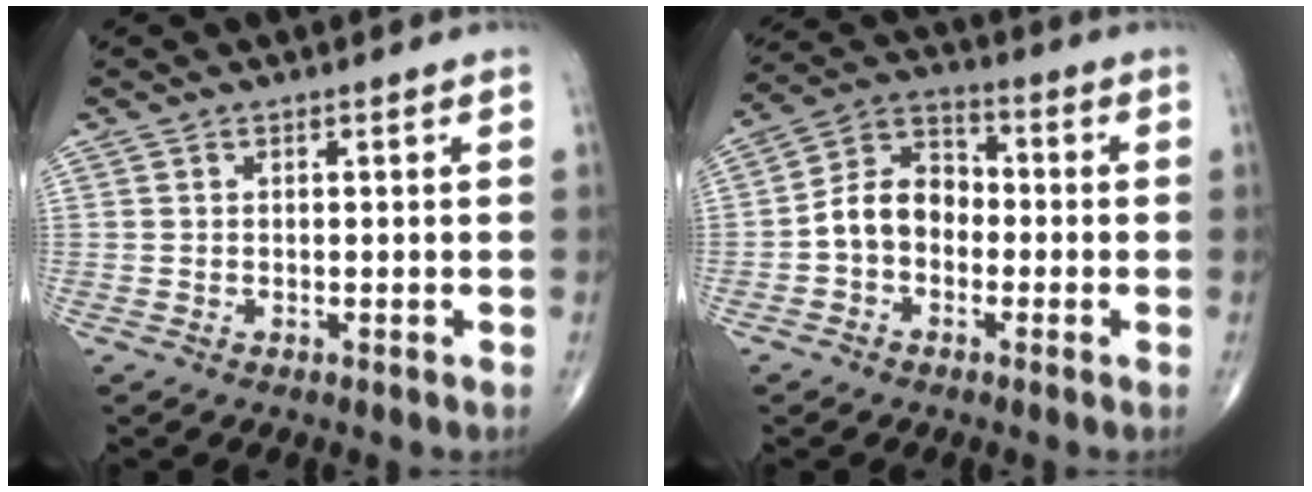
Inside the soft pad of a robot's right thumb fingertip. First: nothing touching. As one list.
[{"total": 9.0, "force": [-1.7, 6.8, 5.6], "torque": [-0.079, 0.038, -0.047]}]